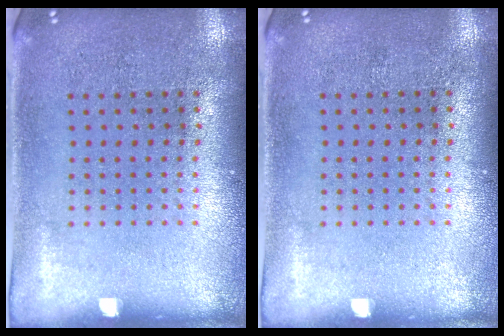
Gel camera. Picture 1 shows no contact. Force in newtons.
{"total": 0.0}